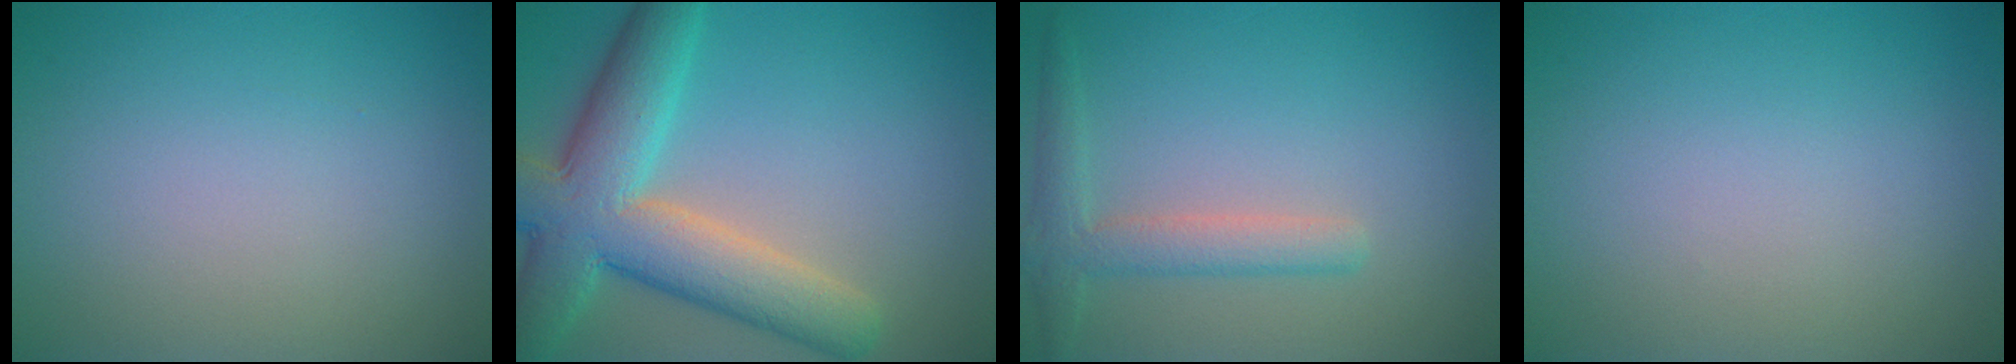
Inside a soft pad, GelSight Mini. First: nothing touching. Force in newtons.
{"total": 9.5, "press": 9.5, "slide": 0.7}
{"total": 3.0, "press": 3.0, "slide": 0.1}
{"total": 0.0}